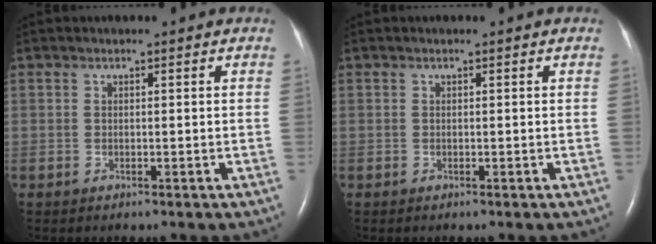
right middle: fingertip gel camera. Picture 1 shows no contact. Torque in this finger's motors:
{"motor_torque": [0.24, -0.19, 0.00, 0.00]}